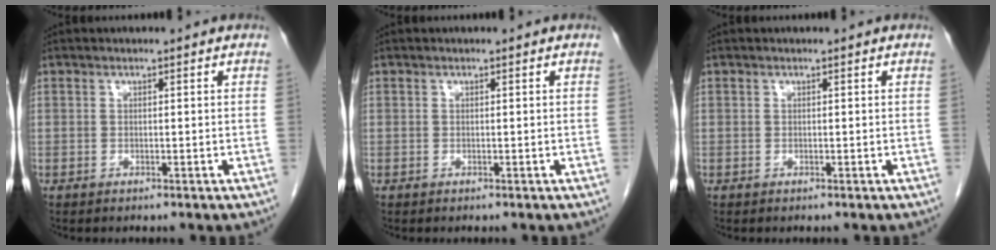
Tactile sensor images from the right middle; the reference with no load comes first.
{"total": 0.0}
{"total": 0.0}